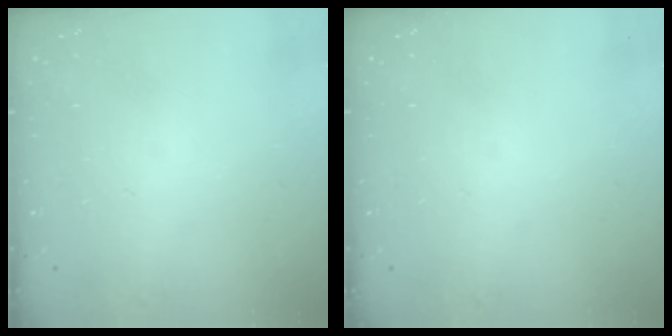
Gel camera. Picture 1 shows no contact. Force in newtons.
{"total": 0.0}